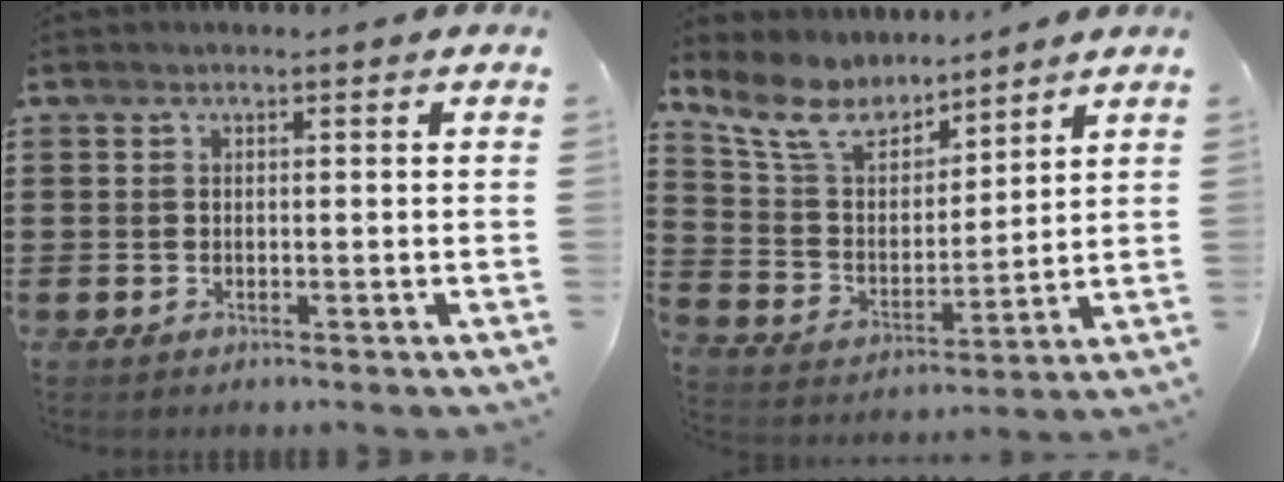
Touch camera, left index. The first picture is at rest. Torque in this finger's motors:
{"motor_torque": [0.24, -0.32, 0.30, 0.13]}